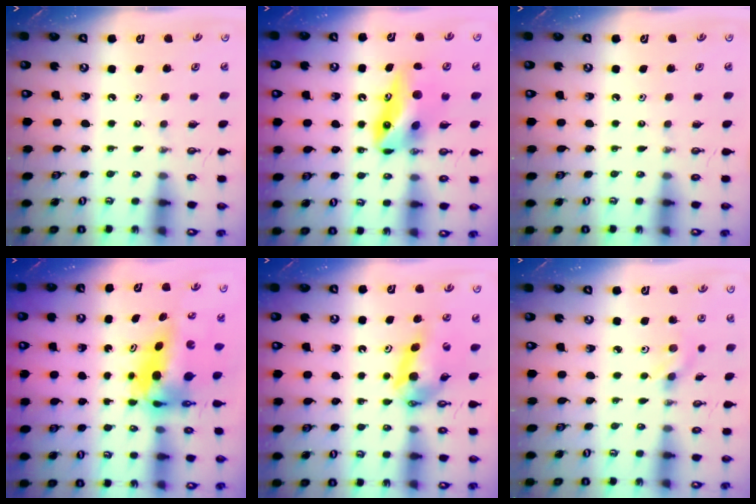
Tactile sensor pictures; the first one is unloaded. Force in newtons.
{"total": 11.5, "press": 8.8, "slide": 7.5}
{"total": 0.0}
{"total": 7.6, "press": 7.5, "slide": 1.0}
{"total": 9.6, "press": 9.6, "slide": 1.0}
{"total": 2.9, "press": 2.6, "slide": 1.4}